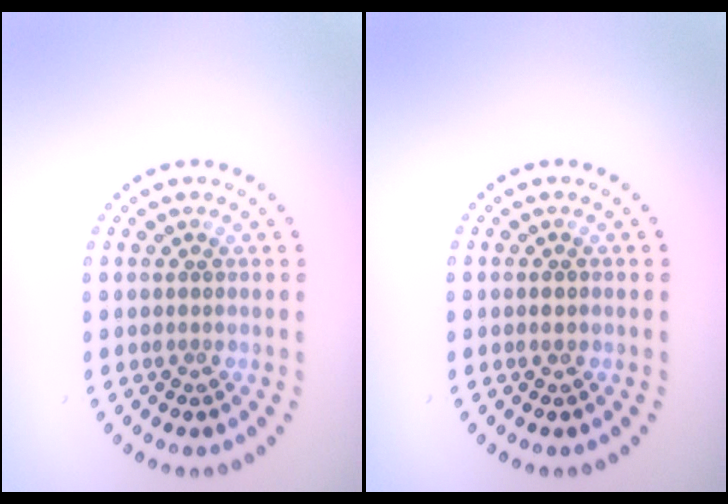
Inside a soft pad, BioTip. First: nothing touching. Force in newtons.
{"total": 1.1, "press": 1.1, "slide": 0.1}